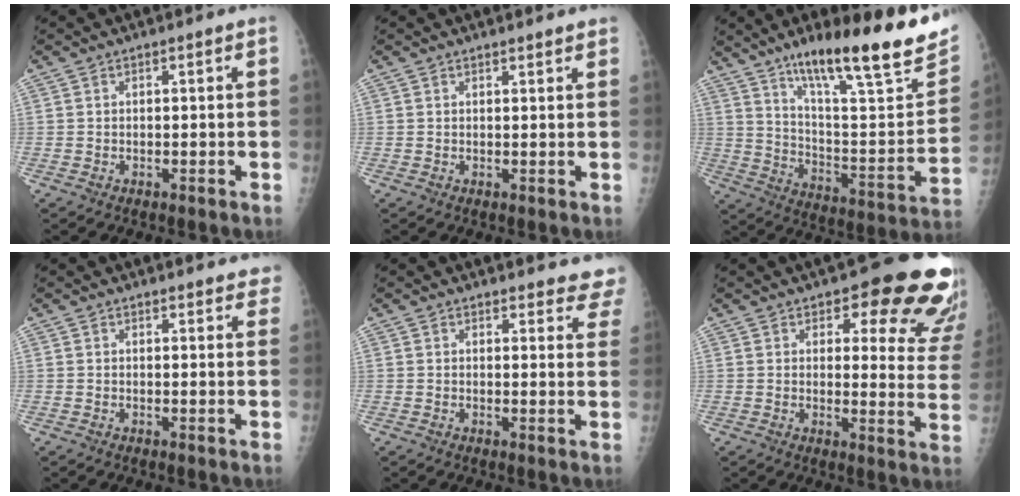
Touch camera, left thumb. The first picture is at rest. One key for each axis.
{"total": 2.0, "fx": 1.9, "fy": 0.3, "fz": 0.6, "tx": -0.001, "ty": -0.008, "tz": 0.021}
{"total": 27.0, "fx": 17.7, "fy": 5.6, "fz": 19.7, "tx": -0.271, "ty": -0.067, "tz": 0.286}
{"total": 5.9, "fx": 5.5, "fy": 1.8, "fz": 1.6, "tx": 0.016, "ty": -0.021, "tz": 0.046}
{"total": 10.4, "fx": 9.9, "fy": 2.7, "fz": 1.3, "tx": 0.036, "ty": -0.059, "tz": 0.080}
{"total": 17.8, "fx": 12.3, "fy": 6.3, "fz": 11.2, "tx": -0.080, "ty": -0.073, "tz": 0.133}